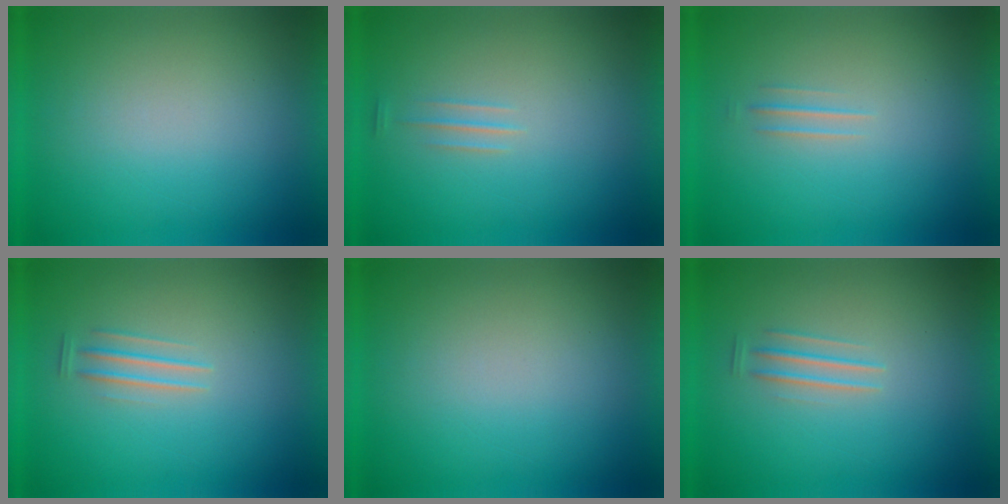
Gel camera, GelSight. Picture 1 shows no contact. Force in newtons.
{"total": 1.3}
{"total": 1.4}
{"total": 1.2}
{"total": 0.0}
{"total": 1.4}